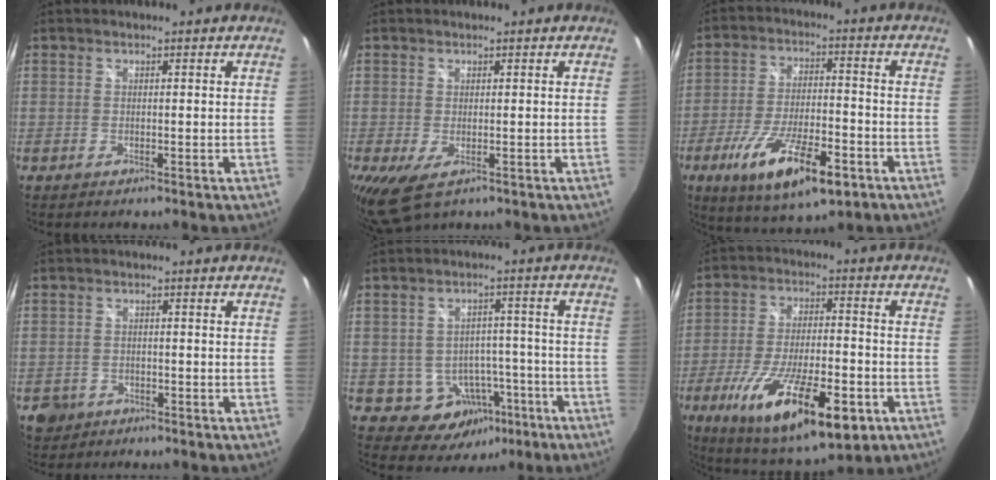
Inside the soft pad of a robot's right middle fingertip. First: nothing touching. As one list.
[{"total": 4.6, "force": [-1.6, 2.3, 3.6], "torque": [-0.067, -0.022, -0.018]}, {"total": 16.4, "force": [-8.5, 5.1, 13.0], "torque": [-0.248, -0.032, -0.137]}, {"total": 4.1, "force": [-1.7, 3.6, 1.0], "torque": [-0.034, 0.000, -0.022]}, {"total": 9.1, "force": [-4.1, 7.4, 3.2], "torque": [-0.061, 0.031, -0.027]}, {"total": 21.7, "force": [-9.9, 6.6, 18.2], "torque": [-0.335, -0.048, -0.149]}]